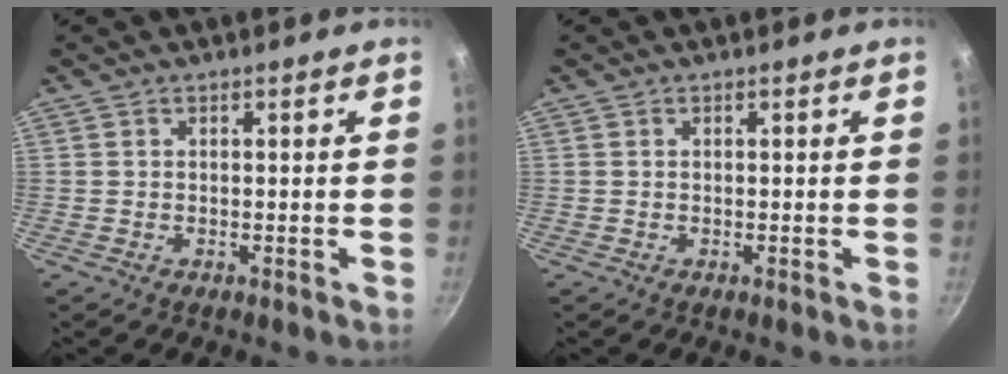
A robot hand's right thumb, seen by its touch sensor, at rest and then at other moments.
{"total": 0.0}